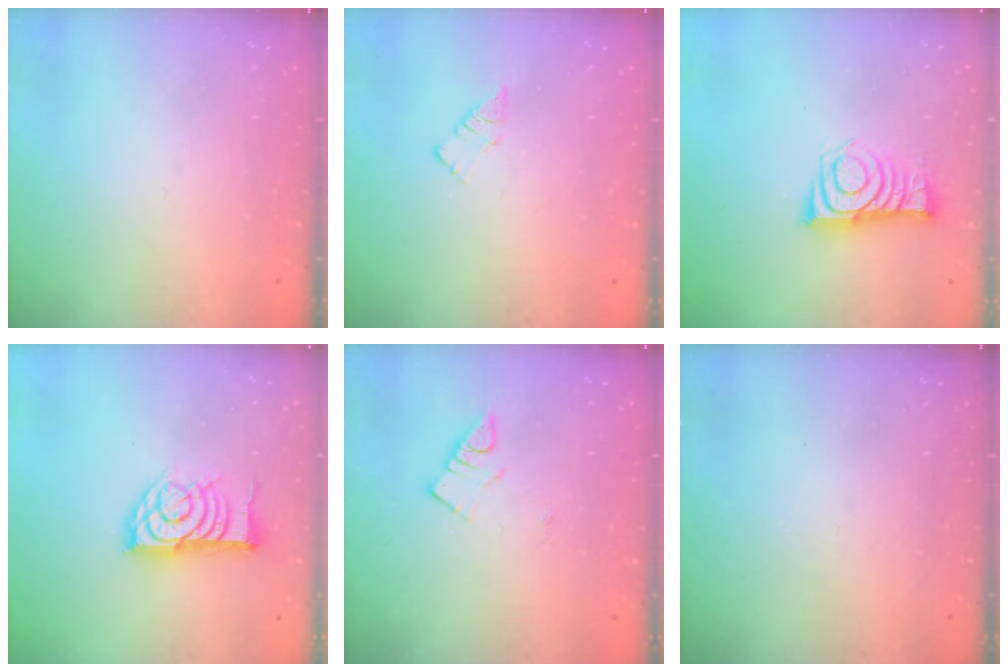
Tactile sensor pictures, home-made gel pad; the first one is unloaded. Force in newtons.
{"total": 3.1, "press": 3.1, "slide": 0.2}
{"total": 9.7, "press": 9.7, "slide": 0.4}
{"total": 13.9, "press": 13.9, "slide": 0.6}
{"total": 2.8, "press": 2.7, "slide": 0.3}
{"total": 0.0}